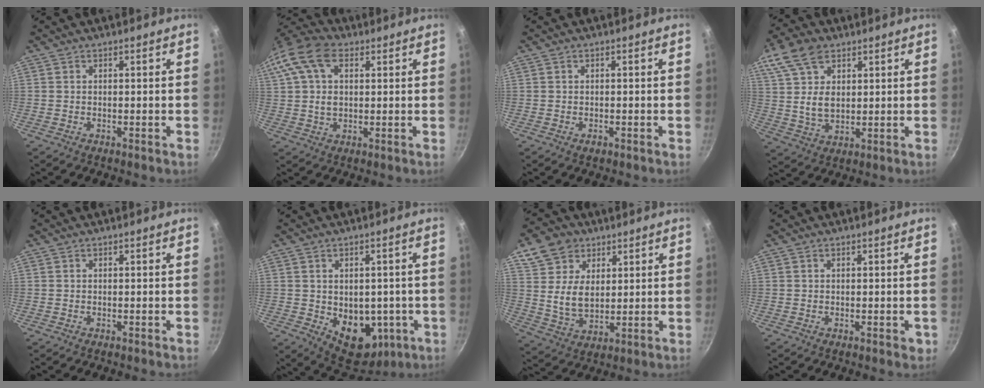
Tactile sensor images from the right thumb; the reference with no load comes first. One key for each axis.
{"total": 16.3, "fx": 5.5, "fy": 10.7, "fz": 11.1, "tx": -0.234, "ty": 0.024, "tz": 0.088}
{"total": 1.0, "fx": -0.4, "fy": 0.6, "fz": 0.6, "tx": -0.008, "ty": 0.001, "tz": -0.008}
{"total": 13.5, "fx": 6.0, "fy": 8.6, "fz": 8.5, "tx": -0.155, "ty": -0.009, "tz": 0.114}
{"total": 0.0}
{"total": 12.2, "fx": -2.1, "fy": 8.6, "fz": 8.4, "tx": -0.074, "ty": -0.014, "tz": -0.007}
{"total": 11.7, "fx": 5.2, "fy": 8.7, "fz": 5.9, "tx": -0.082, "ty": -0.021, "tz": 0.098}
{"total": 1.6, "fx": -0.1, "fy": 0.8, "fz": 1.4, "tx": -0.007, "ty": 0.001, "tz": -0.001}